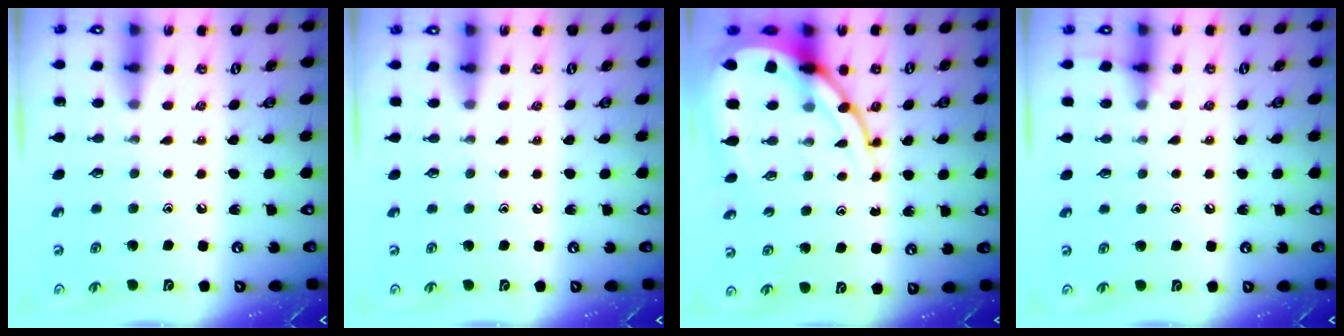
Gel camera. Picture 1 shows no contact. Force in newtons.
{"total": 1.9, "press": 1.9, "slide": 0.1}
{"total": 13.5, "press": 13.4, "slide": 1.5}
{"total": 4.7, "press": 4.6, "slide": 0.7}